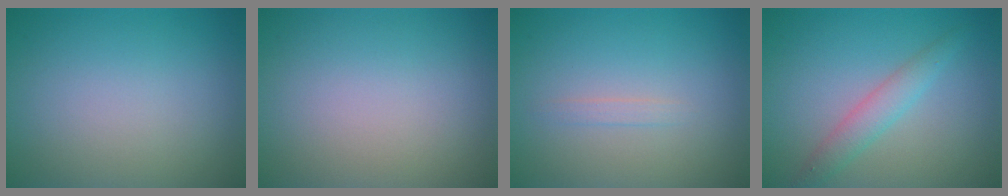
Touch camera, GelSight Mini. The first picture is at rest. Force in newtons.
{"total": 0.0}
{"total": 0.7, "press": 0.7, "slide": 0.0}
{"total": 2.3, "press": 2.3, "slide": 0.1}